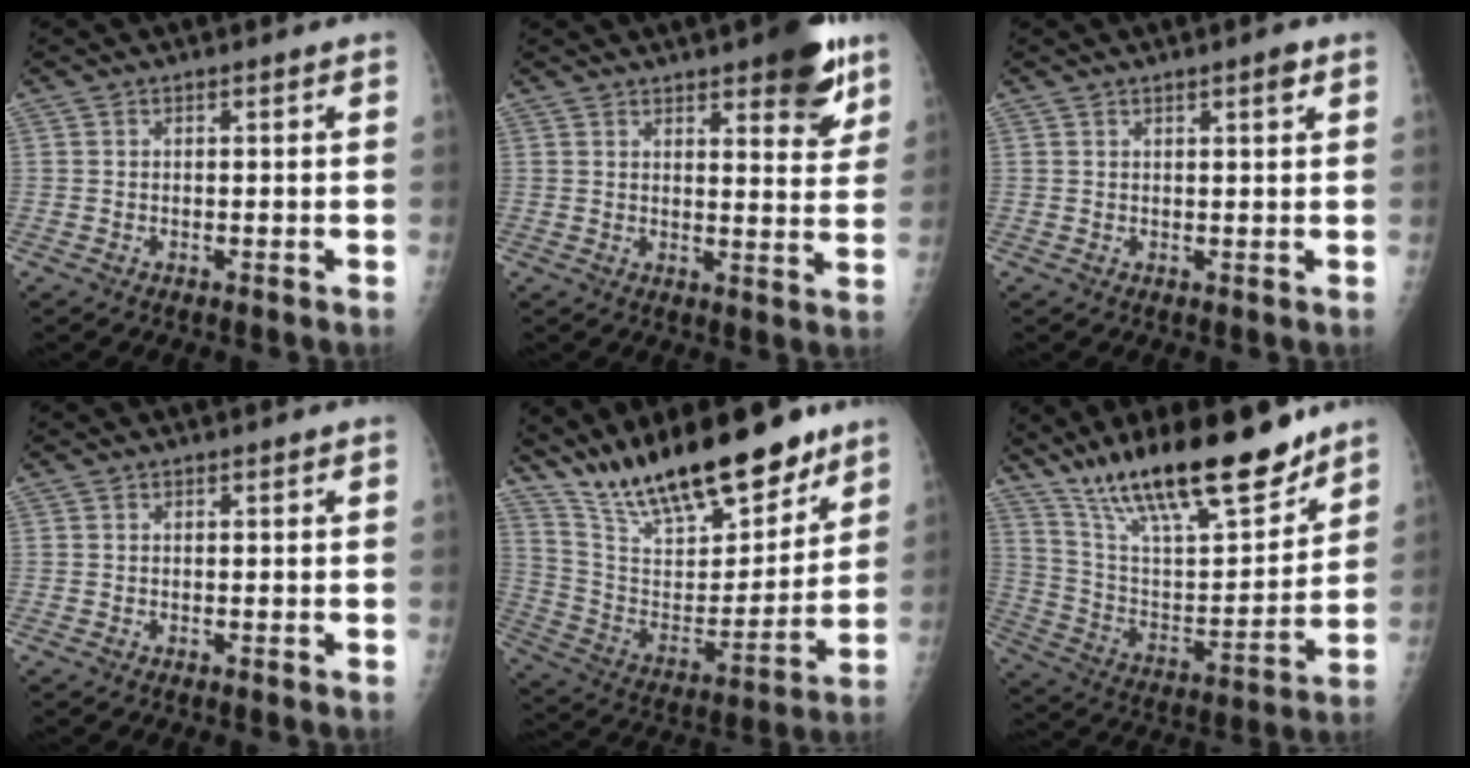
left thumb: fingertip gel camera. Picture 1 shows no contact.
{"total": 11.8, "force": [7.2, 3.8, 8.5], "torque": [-0.074, -0.035, 0.091]}
{"total": 2.0, "force": [1.2, 0.3, 1.6], "torque": [-0.021, -0.005, 0.016]}
{"total": 0.0}
{"total": 24.1, "force": [18.8, 7.7, 12.9], "torque": [-0.180, -0.087, 0.325]}
{"total": 24.2, "force": [17.9, 6.3, 15.0], "torque": [-0.223, -0.079, 0.312]}